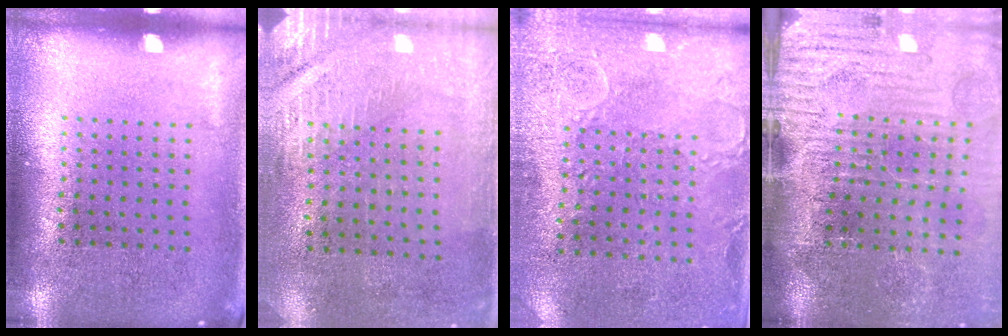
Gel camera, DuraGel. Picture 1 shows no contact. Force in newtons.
{"total": 2.9, "press": 2.5, "slide": 1.4}
{"total": 2.9, "press": 2.3, "slide": 1.7}
{"total": 4.7, "press": 4.0, "slide": 2.5}